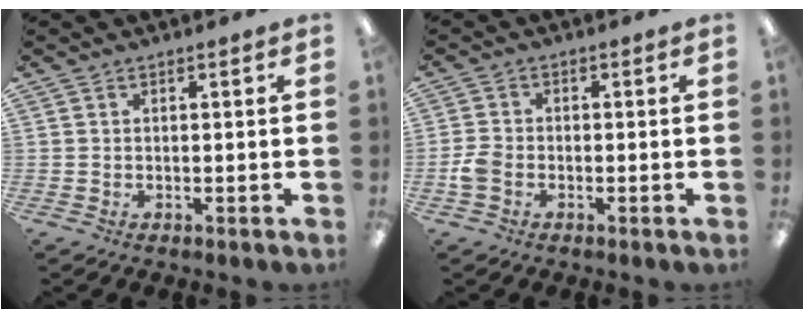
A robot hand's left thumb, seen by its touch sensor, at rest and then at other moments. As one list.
[{"total": 3.5, "force": [-1.3, 2.5, 2.0], "torque": [-0.040, 0.007, -0.025]}]